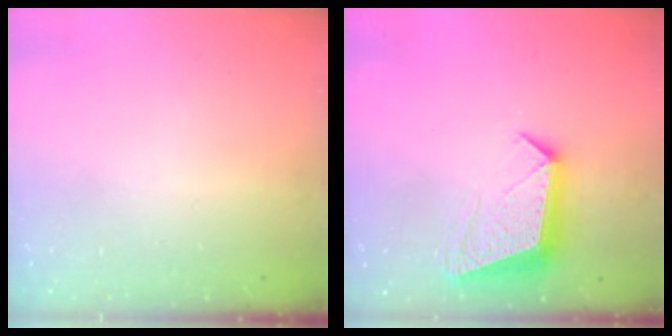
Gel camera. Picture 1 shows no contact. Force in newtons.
{"total": 12.1, "press": 12.1, "slide": 1.0}